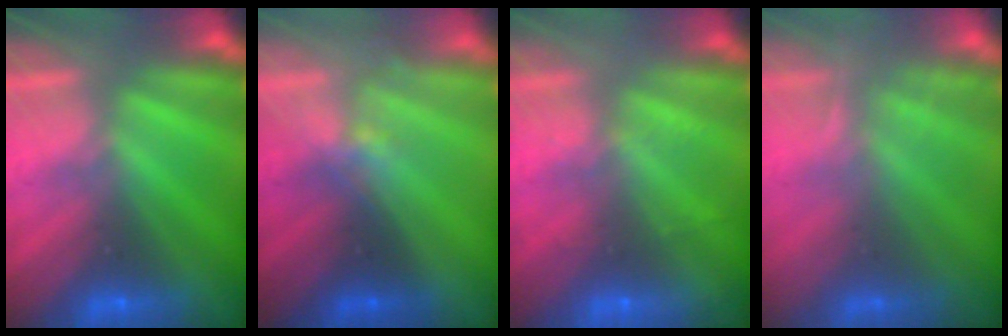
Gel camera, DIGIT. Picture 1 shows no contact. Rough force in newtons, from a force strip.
{"total": 1.7}
{"total": 2.0}
{"total": 2.2}